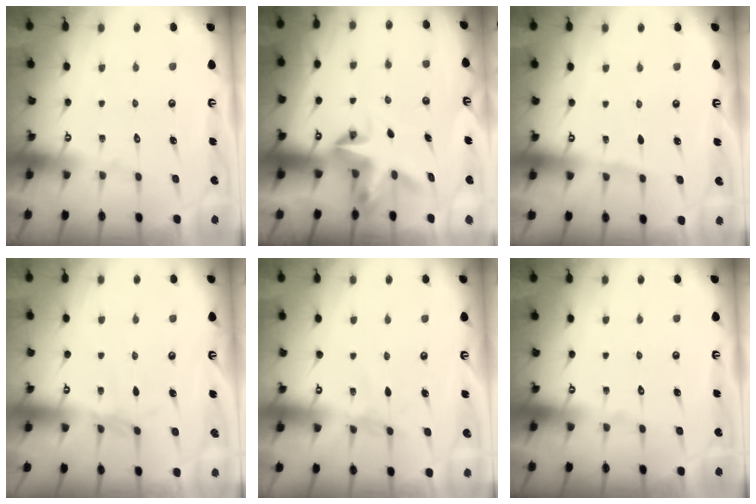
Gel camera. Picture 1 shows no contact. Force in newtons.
{"total": 5.1, "press": 5.0, "slide": 0.3}
{"total": 1.8, "press": 1.8, "slide": 0.3}
{"total": 1.7, "press": 1.6, "slide": 0.4}
{"total": 3.0, "press": 2.9, "slide": 0.4}
{"total": 0.0}